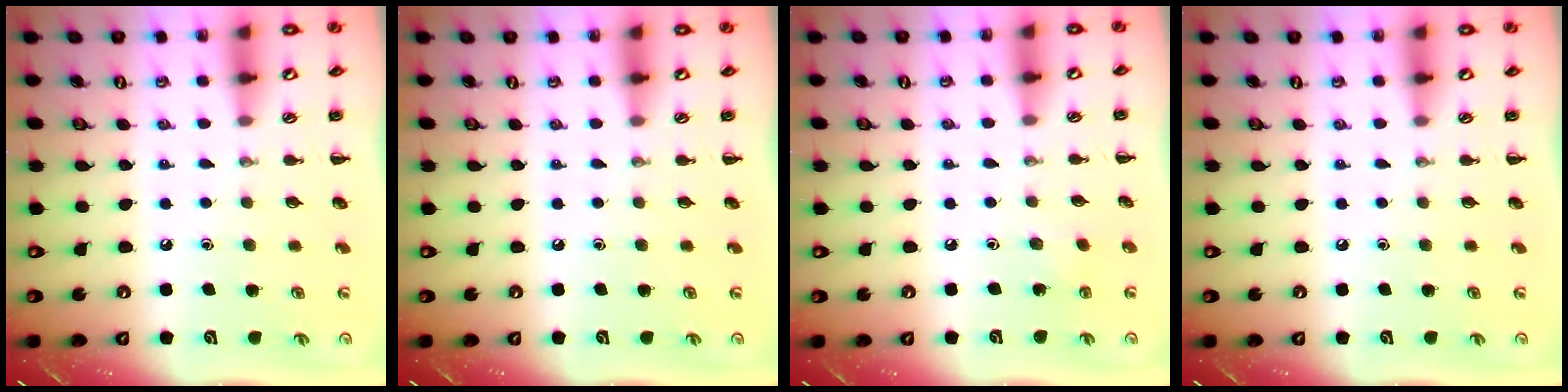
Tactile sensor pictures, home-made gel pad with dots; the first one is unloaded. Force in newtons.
{"total": 0.0}
{"total": 1.4, "press": 1.3, "slide": 0.5}
{"total": 0.0}